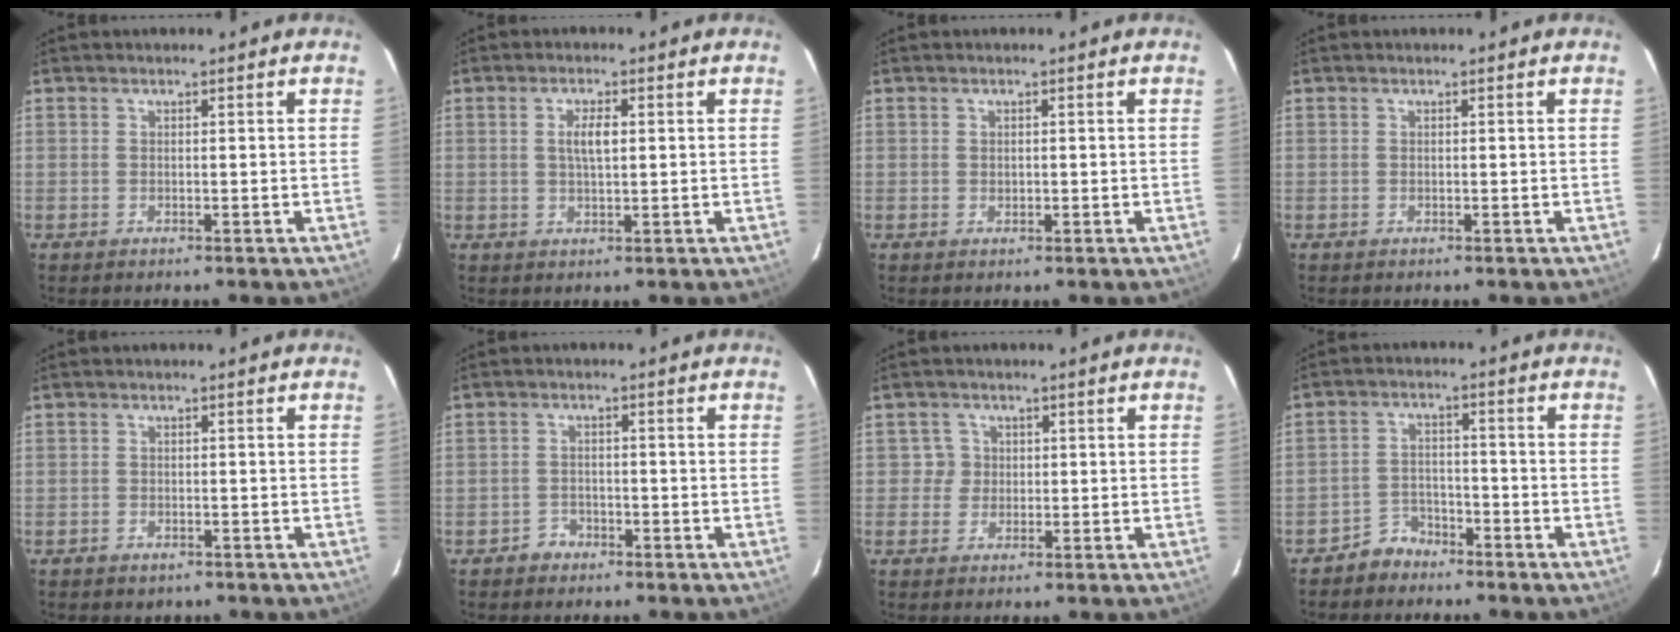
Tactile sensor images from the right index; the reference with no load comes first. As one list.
[{"total": 3.3, "force": [0.6, 1.0, 3.1], "torque": [-0.057, 0.003, 0.013]}, {"total": 0.7, "force": [0.0, 0.6, 0.3], "torque": [-0.003, 0.002, 0.003]}, {"total": 0.0}, {"total": 1.8, "force": [-1.2, 1.3, 0.5], "torque": [-0.014, -0.001, -0.011]}, {"total": 2.5, "force": [-1.7, 1.8, 0.0], "torque": [-0.003, 0.008, -0.027]}, {"total": 2.5, "force": [0.2, 2.5, -0.2], "torque": [0.016, 0.018, 0.005]}, {"total": 4.6, "force": [-3.7, 2.7, 0.1], "torque": [-0.012, 0.020, -0.066]}]